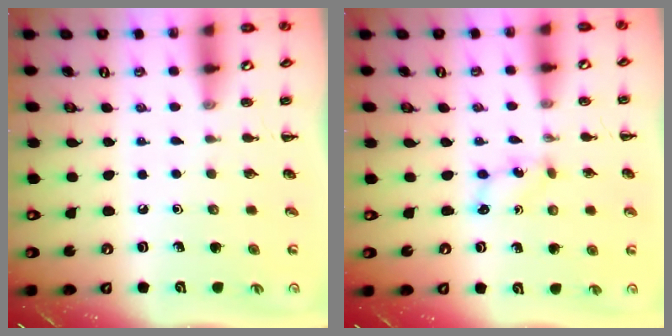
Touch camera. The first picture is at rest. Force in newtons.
{"total": 2.7, "press": 2.6, "slide": 0.8}